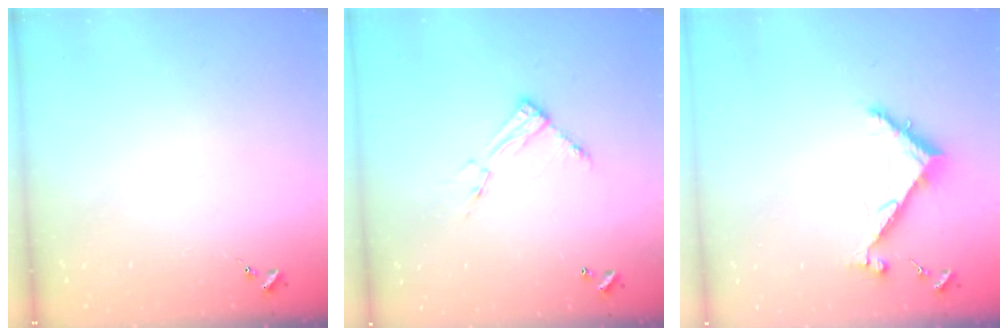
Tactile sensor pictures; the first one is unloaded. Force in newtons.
{"total": 8.7, "press": 8.7, "slide": 0.4}
{"total": 6.9, "press": 6.9, "slide": 0.6}